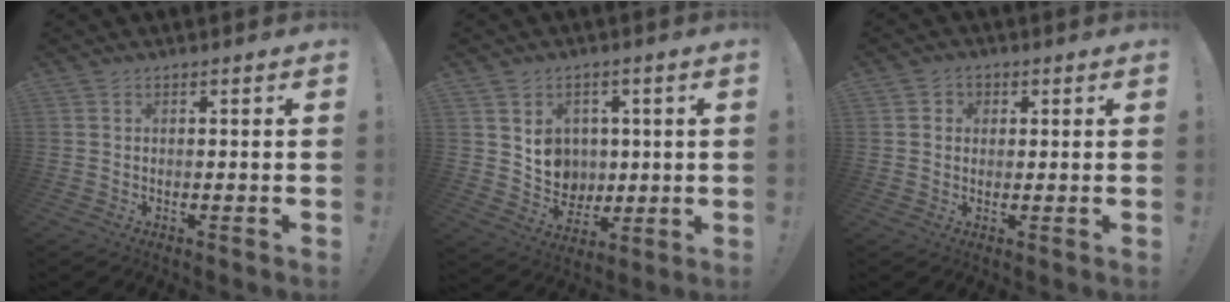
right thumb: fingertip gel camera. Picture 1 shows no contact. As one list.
[{"total": 8.9, "force": [2.6, 8.1, 2.6], "torque": [-0.031, -0.024, 0.060]}, {"total": 3.1, "force": [0.3, 3.0, 0.7], "torque": [-0.004, 0.002, 0.004]}]